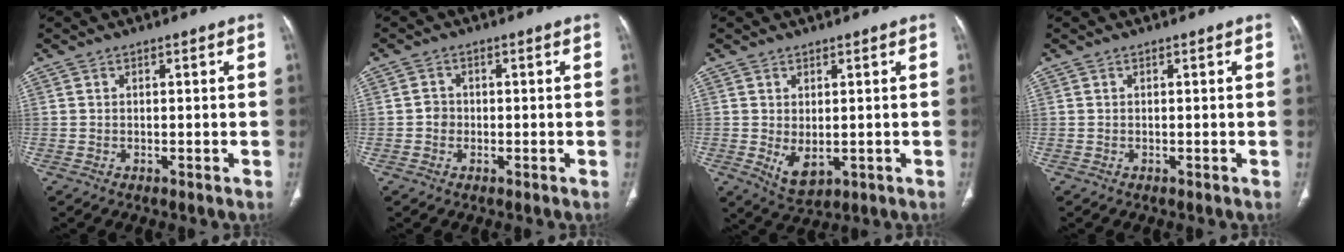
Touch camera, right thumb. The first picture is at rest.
{"total": 2.0, "force": [-0.4, 1.8, 0.7], "torque": [-0.002, 0.007, -0.009]}
{"total": 4.9, "force": [-0.6, 2.7, 4.0], "torque": [-0.064, -0.008, 0.008]}
{"total": 0.0}